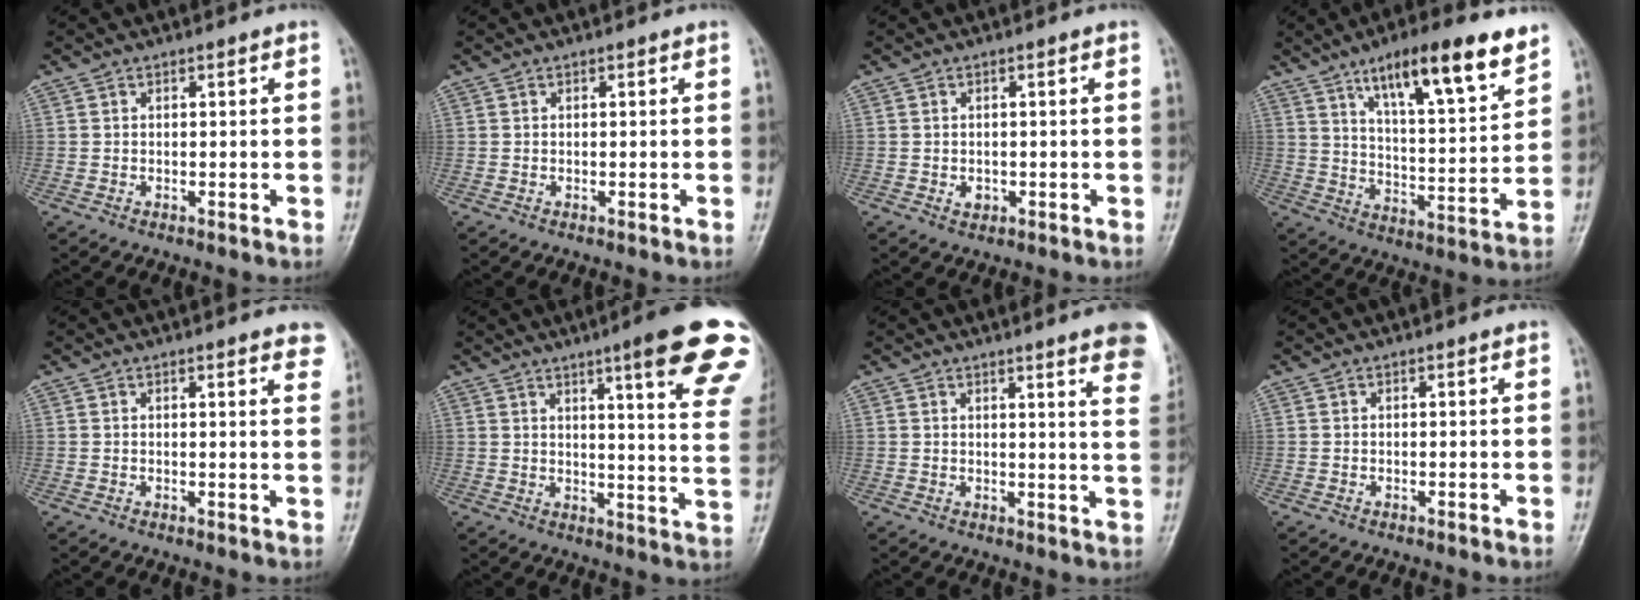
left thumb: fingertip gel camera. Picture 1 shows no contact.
{"total": 0.0}
{"total": 1.5, "force": [-0.4, 1.2, 0.9], "torque": [-0.008, 0.003, -0.002]}
{"total": 16.8, "force": [10.7, 3.9, 12.4], "torque": [-0.174, -0.052, 0.177]}
{"total": 5.5, "force": [4.1, 1.2, 3.4], "torque": [-0.021, -0.009, 0.034]}
{"total": 19.6, "force": [11.6, 2.1, 15.7], "torque": [-0.181, -0.049, 0.135]}
{"total": 12.4, "force": [8.4, 1.5, 9.1], "torque": [-0.086, -0.030, 0.079]}
{"total": 0.0}